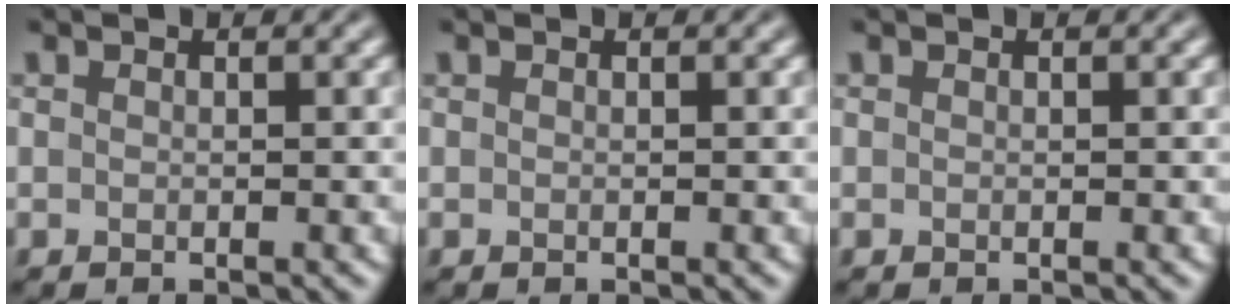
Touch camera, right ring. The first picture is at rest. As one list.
[{"total": 0.0}, {"total": 0.0}]